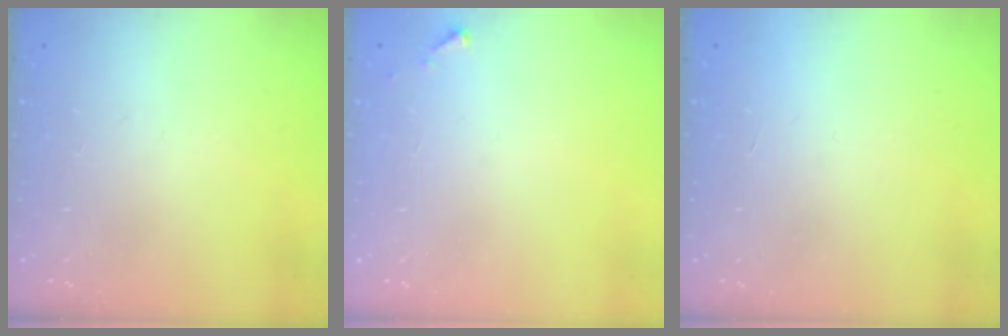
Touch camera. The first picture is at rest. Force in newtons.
{"total": 2.8, "press": 2.8, "slide": 0.1}
{"total": 1.7, "press": 1.7, "slide": 0.1}